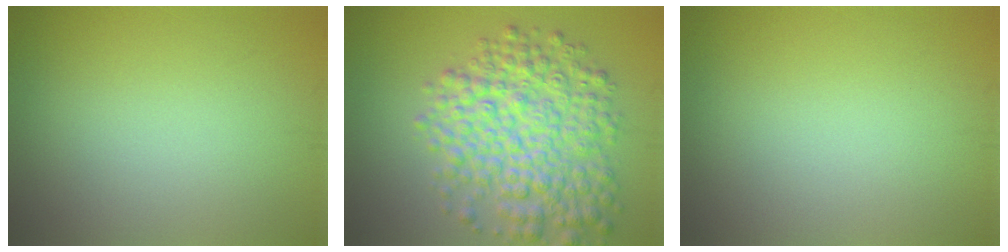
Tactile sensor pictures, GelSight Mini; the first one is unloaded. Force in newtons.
{"total": 7.8, "press": 7.8, "slide": 0.2}
{"total": 0.0}